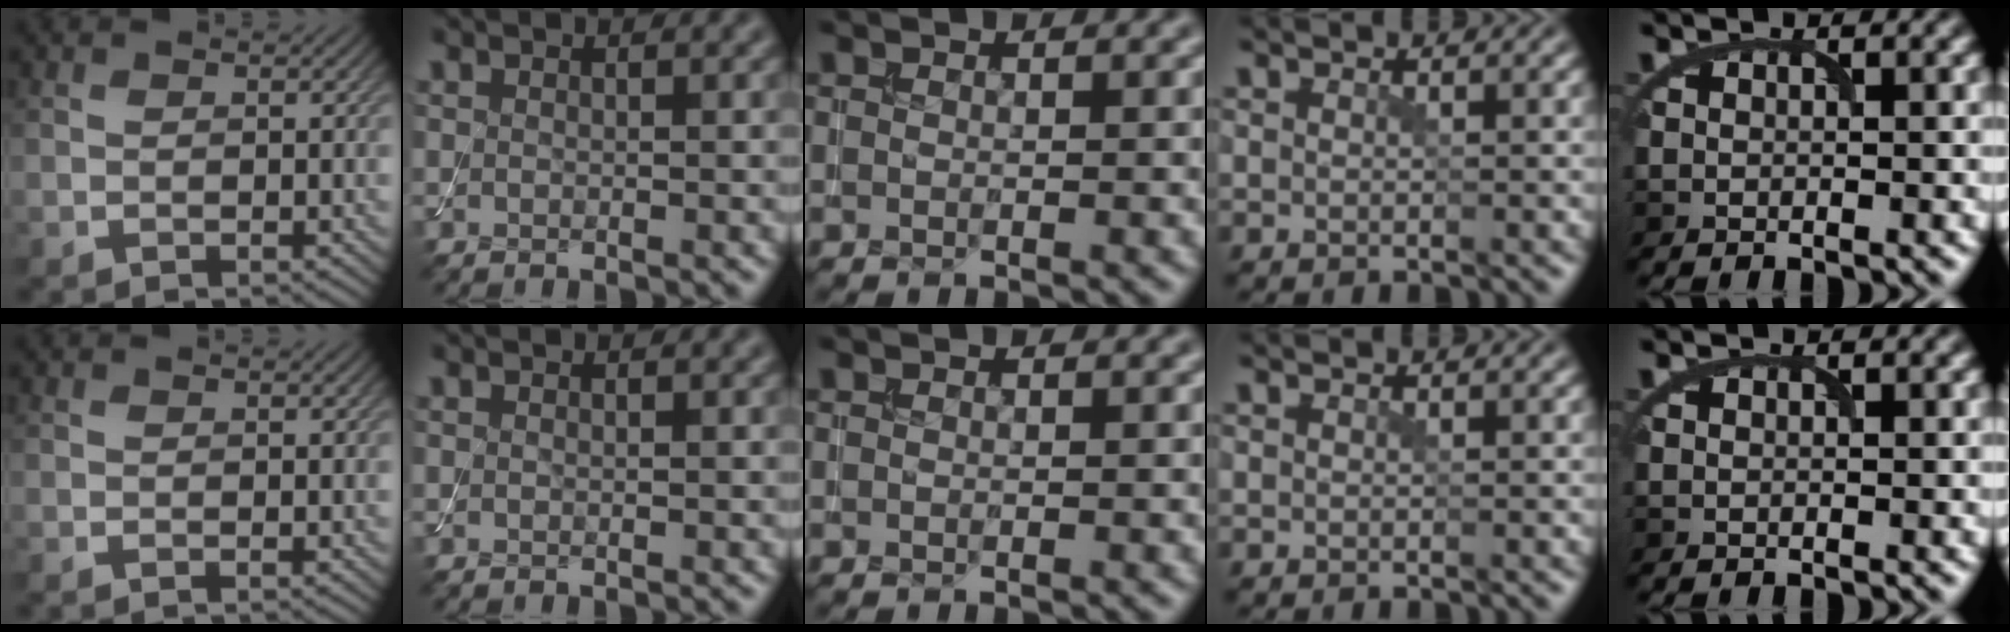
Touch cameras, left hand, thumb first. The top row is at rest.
{}